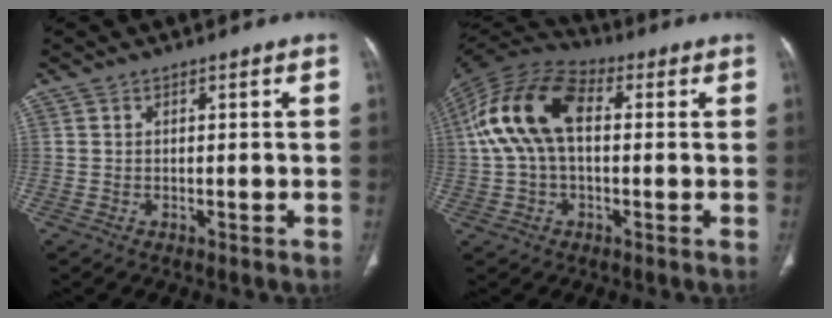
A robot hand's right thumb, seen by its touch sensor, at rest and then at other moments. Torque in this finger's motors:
{"motor_torque": [-0.08, 0.82, 1.11, -0.50, 0.40]}